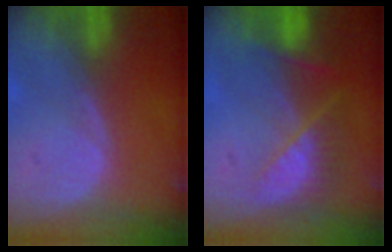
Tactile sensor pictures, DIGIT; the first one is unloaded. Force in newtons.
{"total": 7.2, "press": 6.5, "slide": 3.2}